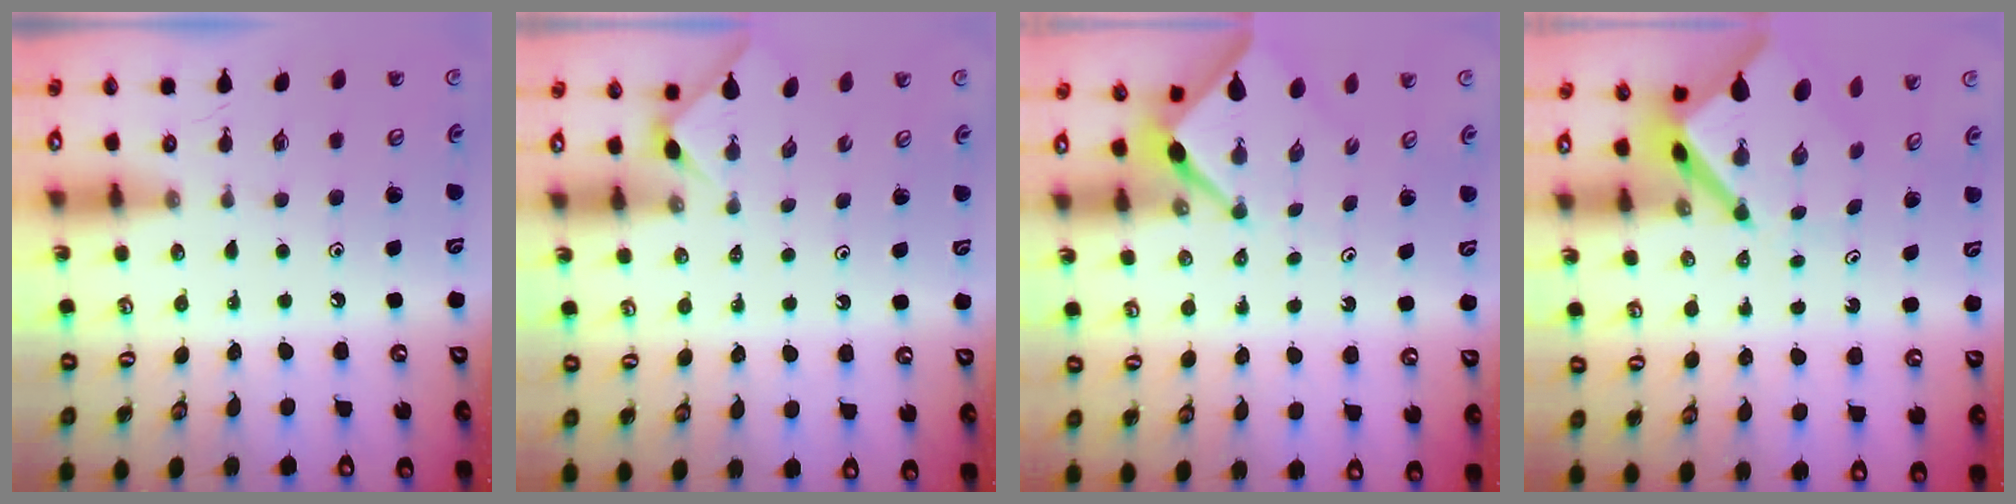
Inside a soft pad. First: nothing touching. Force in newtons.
{"total": 2.1, "press": 2.1, "slide": 0.4}
{"total": 2.2, "press": 2.2, "slide": 0.2}
{"total": 5.7, "press": 5.6, "slide": 0.6}